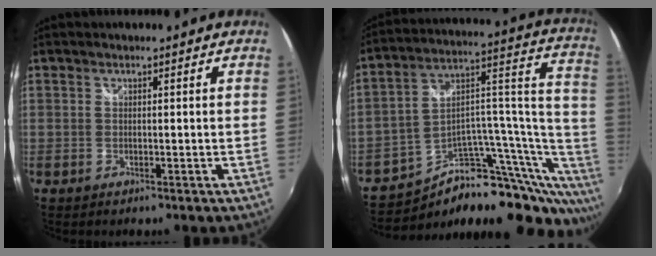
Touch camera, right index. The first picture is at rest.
{"total": 25.9, "force": [-15.1, 13.5, 16.2], "torque": [-0.201, 0.056, -0.221]}